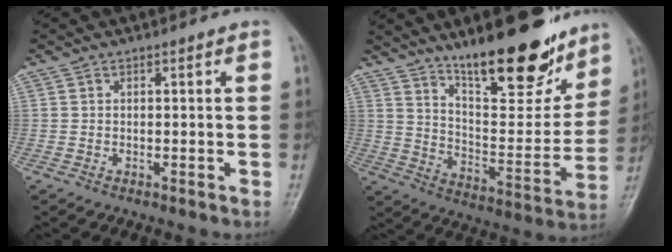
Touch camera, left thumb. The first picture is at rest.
{"total": 20.7, "force": [14.9, 6.6, 12.8], "torque": [-0.146, -0.093, 0.239]}